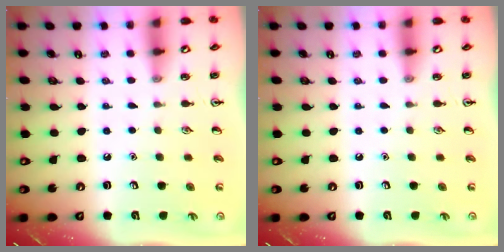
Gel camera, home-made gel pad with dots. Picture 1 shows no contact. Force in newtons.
{"total": 0.0}